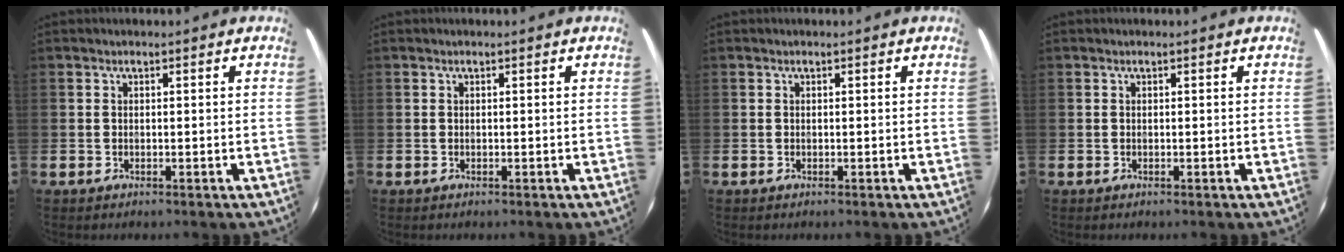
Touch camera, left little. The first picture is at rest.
{"total": 0.0}
{"total": 0.0}
{"total": 0.0}